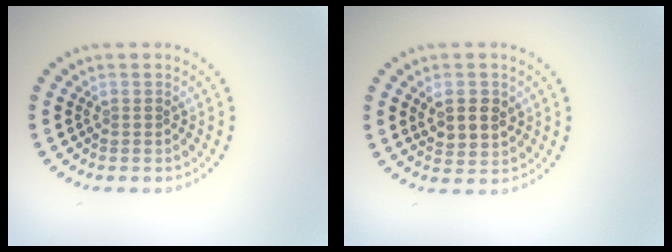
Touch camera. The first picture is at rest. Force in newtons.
{"total": 3.0, "press": 3.0, "slide": 0.6}